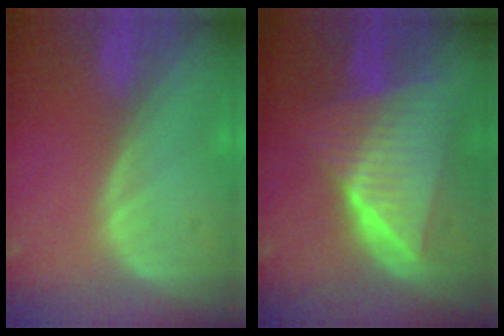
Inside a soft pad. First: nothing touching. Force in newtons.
{"total": 9.9, "press": 9.9, "slide": 0.6}